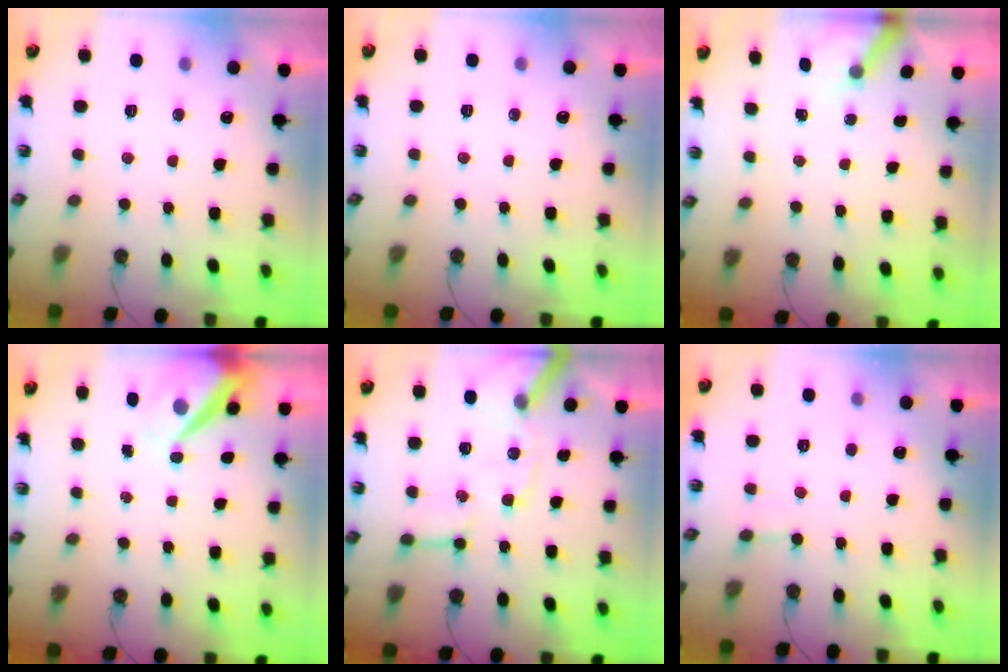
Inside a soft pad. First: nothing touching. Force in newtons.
{"total": 0.0}
{"total": 3.4, "press": 3.4, "slide": 0.3}
{"total": 9.7, "press": 9.6, "slide": 0.9}
{"total": 13.6, "press": 13.5, "slide": 1.8}
{"total": 3.9, "press": 3.9, "slide": 0.6}